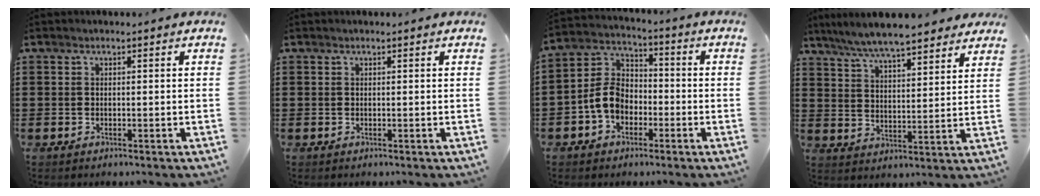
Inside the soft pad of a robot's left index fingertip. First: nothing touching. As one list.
[{"total": 0.0}, {"total": 7.2, "force": [-2.7, 5.2, 4.1], "torque": [-0.113, 0.012, -0.061]}, {"total": 7.2, "force": [6.6, 0.7, 2.7], "torque": [-0.080, -0.026, 0.119]}]